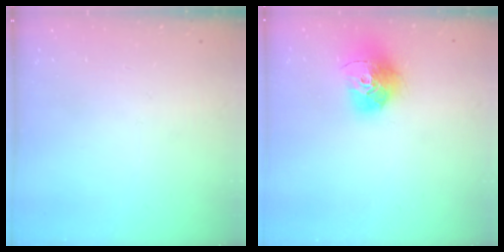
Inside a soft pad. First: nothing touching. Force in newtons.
{"total": 15.6, "press": 15.5, "slide": 1.5}